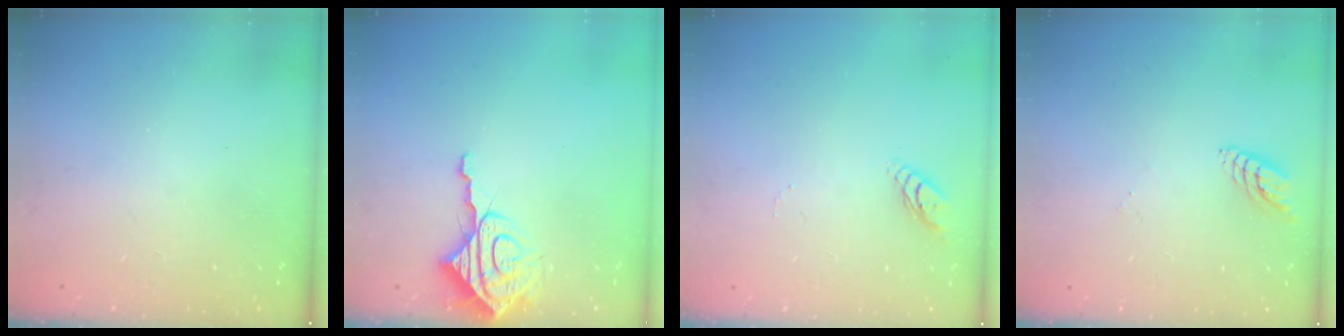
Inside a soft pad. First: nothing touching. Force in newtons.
{"total": 9.5, "press": 9.5, "slide": 0.8}
{"total": 3.7, "press": 3.7, "slide": 0.4}
{"total": 6.4, "press": 6.3, "slide": 0.4}